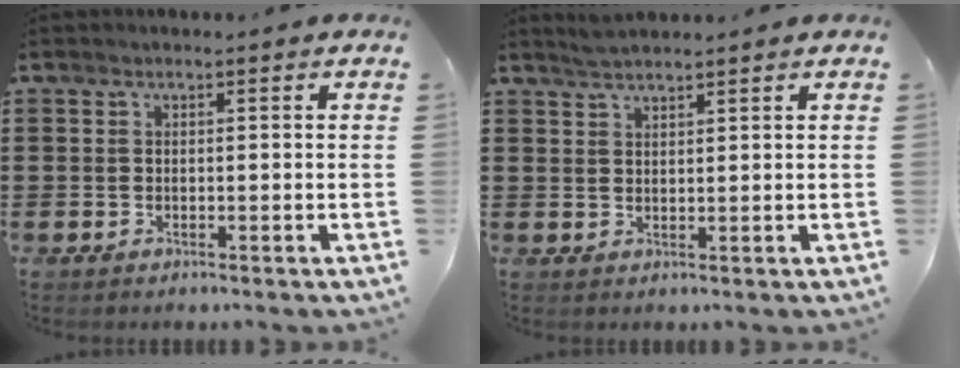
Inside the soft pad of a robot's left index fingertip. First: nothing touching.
{"total": 2.0, "force": [2.0, 0.0, 0.6], "torque": [-0.015, 0.002, 0.038]}